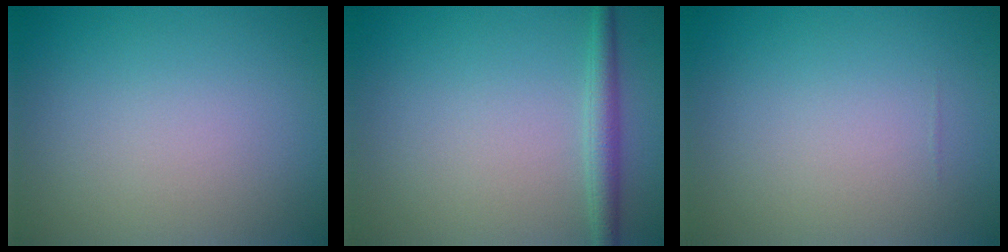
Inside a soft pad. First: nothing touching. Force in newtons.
{"total": 2.2, "press": 2.2, "slide": 0.1}
{"total": 0.0}